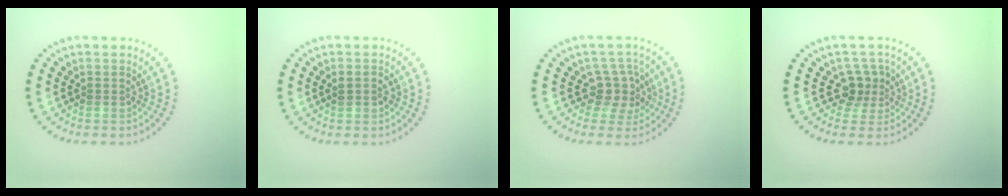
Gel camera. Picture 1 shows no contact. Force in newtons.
{"total": 1.2, "press": 1.2, "slide": 0.2}
{"total": 3.0, "press": 2.3, "slide": 1.9}
{"total": 2.3, "press": 1.7, "slide": 1.5}